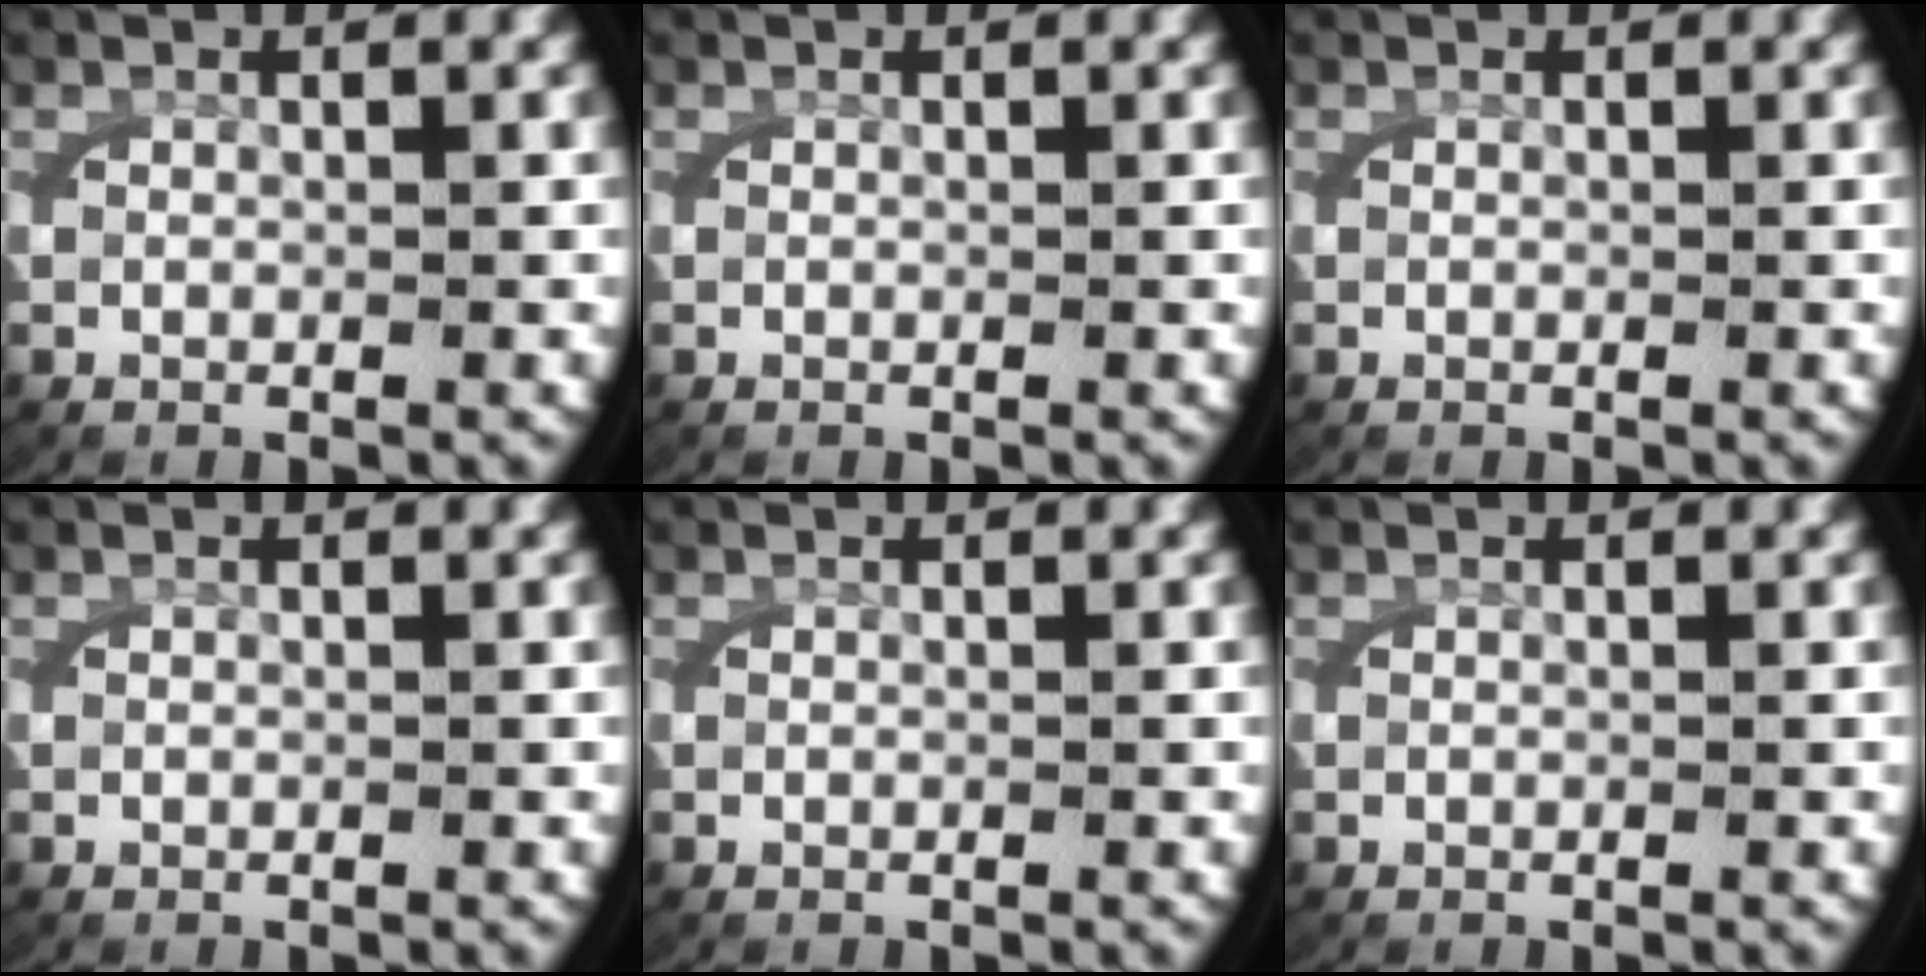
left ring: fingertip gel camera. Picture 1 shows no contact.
{"total": 0.0}
{"total": 0.0}
{"total": 0.0}
{"total": 0.0}
{"total": 0.0}